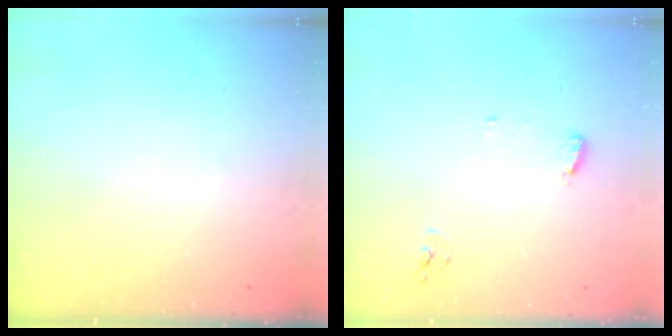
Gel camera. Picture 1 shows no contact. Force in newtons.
{"total": 5.4, "press": 5.3, "slide": 1.1}